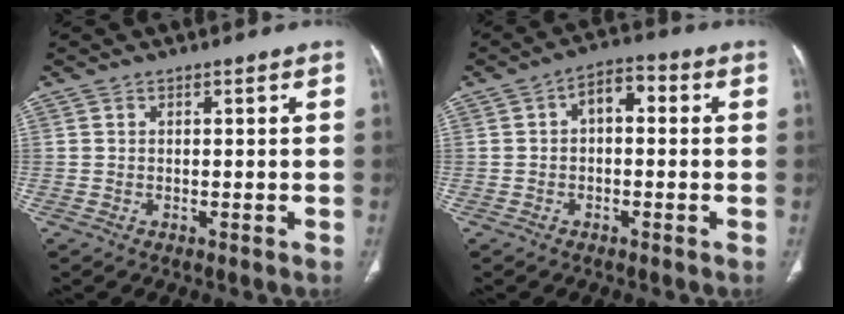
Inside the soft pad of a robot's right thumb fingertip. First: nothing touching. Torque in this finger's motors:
{"motor_torque": [0.84, 2.21, 0.68, -0.49, 0.00]}